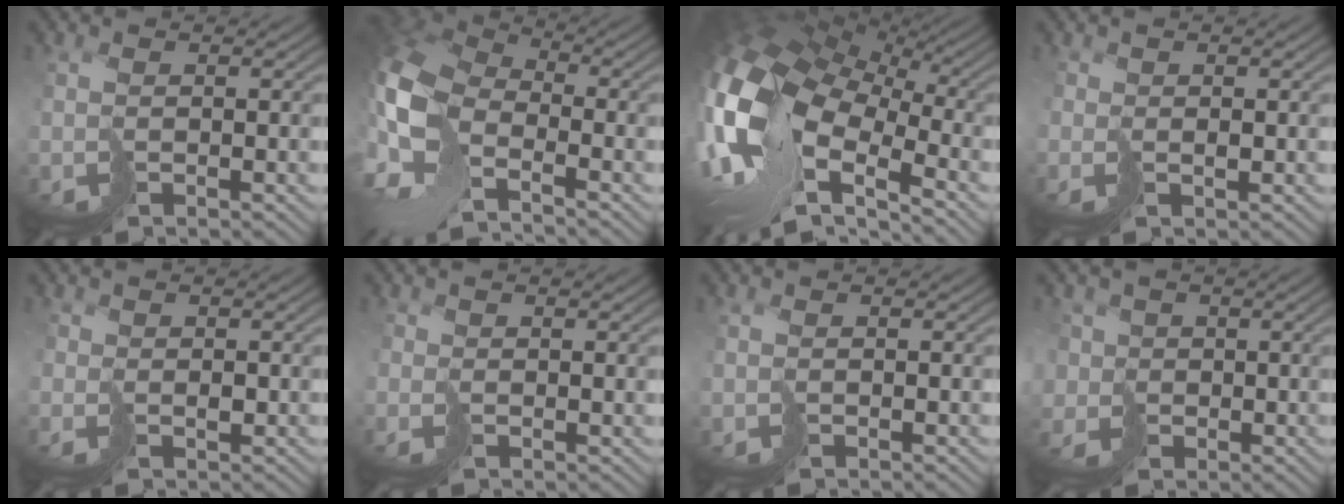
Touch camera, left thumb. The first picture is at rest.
{"total": 13.2, "force": [-4.8, 7.8, 9.6], "torque": [-0.264, -0.018, -0.087]}
{"total": 18.1, "force": [-2.2, 10.7, 14.5], "torque": [-0.326, -0.019, -0.035]}
{"total": 0.9, "force": [0.6, 0.0, -0.7], "torque": [0.018, 0.001, 0.017]}
{"total": 0.8, "force": [0.5, 0.2, -0.7], "torque": [0.018, 0.001, 0.012]}
{"total": 1.2, "force": [0.5, -0.3, -1.1], "torque": [0.026, 0.002, 0.011]}
{"total": 0.0}
{"total": 5.0, "force": [-2.6, 3.9, 1.7], "torque": [-0.042, -0.014, -0.059]}